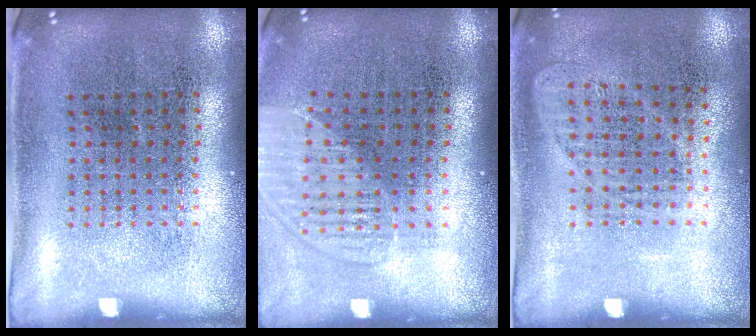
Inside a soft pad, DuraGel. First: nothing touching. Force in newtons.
{"total": 1.4, "press": 1.2, "slide": 0.7}
{"total": 0.9, "press": 0.9, "slide": 0.3}